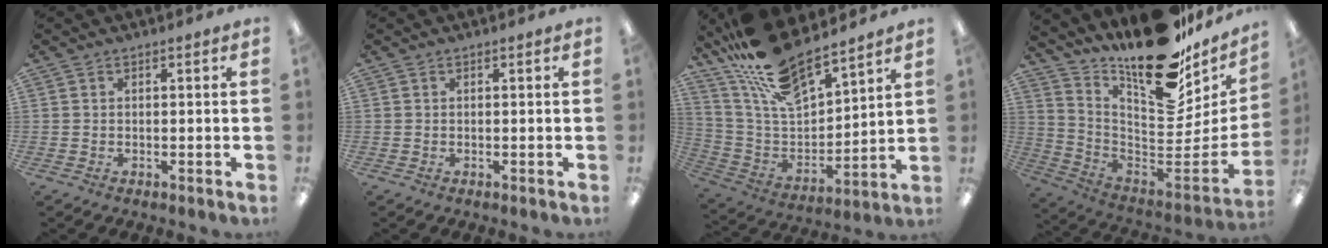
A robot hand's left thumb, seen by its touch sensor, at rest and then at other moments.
{"total": 0.0}
{"total": 18.6, "force": [15.9, 5.1, 8.2], "torque": [-0.186, -0.099, 0.285]}
{"total": 21.1, "force": [16.2, 7.2, 11.4], "torque": [-0.144, -0.137, 0.269]}